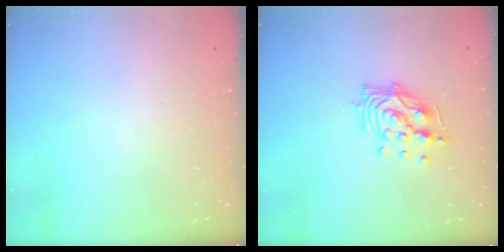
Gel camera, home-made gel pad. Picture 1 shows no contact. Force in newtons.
{"total": 11.8, "press": 11.7, "slide": 1.4}